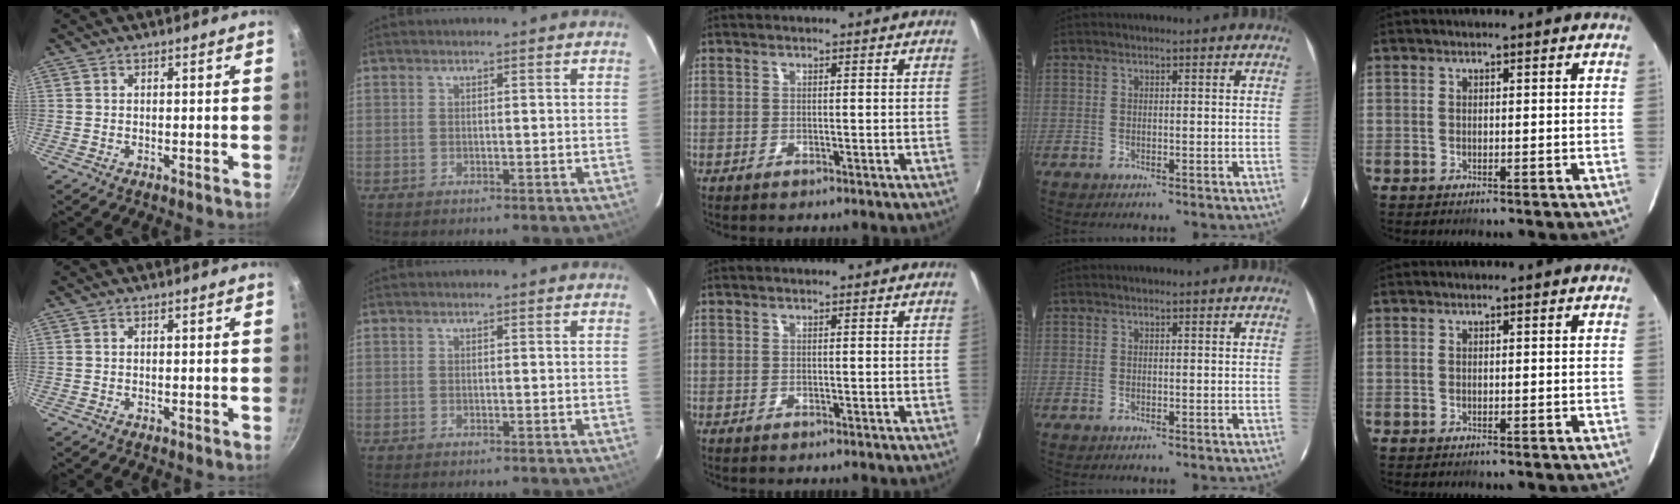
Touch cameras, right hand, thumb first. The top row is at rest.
{}